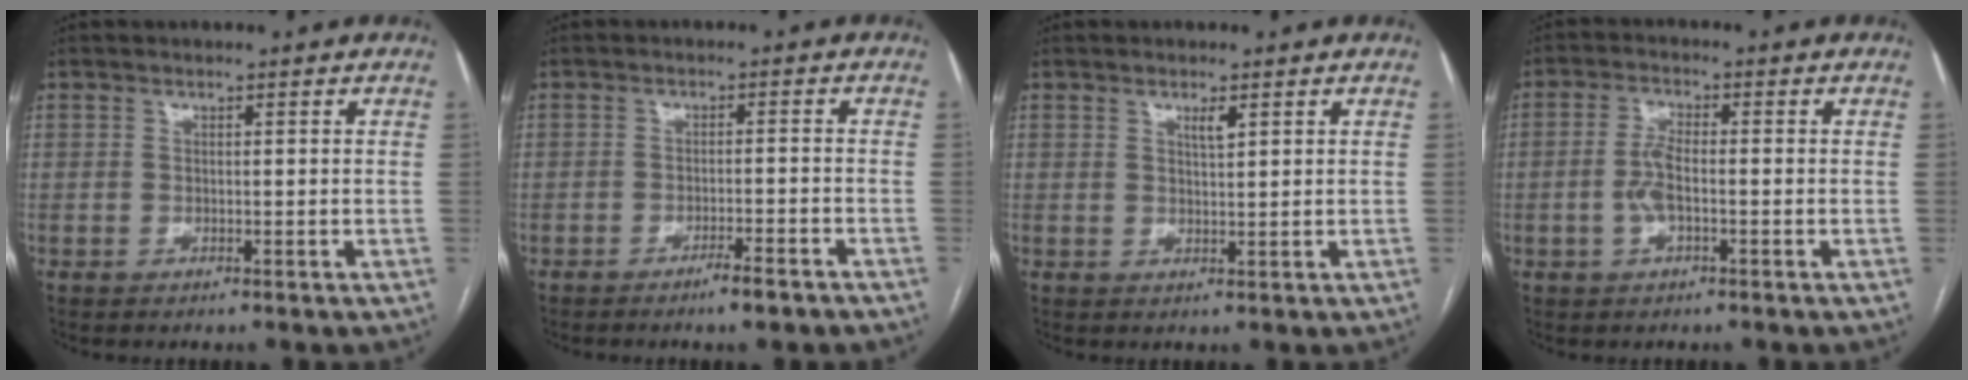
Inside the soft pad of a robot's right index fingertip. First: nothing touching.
{"total": 3.9, "force": [-2.9, 0.2, 2.6], "torque": [-0.038, -0.003, -0.042]}
{"total": 1.8, "force": [1.0, 0.3, 1.4], "torque": [-0.025, -0.003, 0.018]}
{"total": 4.2, "force": [-0.9, 1.3, 3.8], "torque": [-0.087, 0.006, -0.018]}